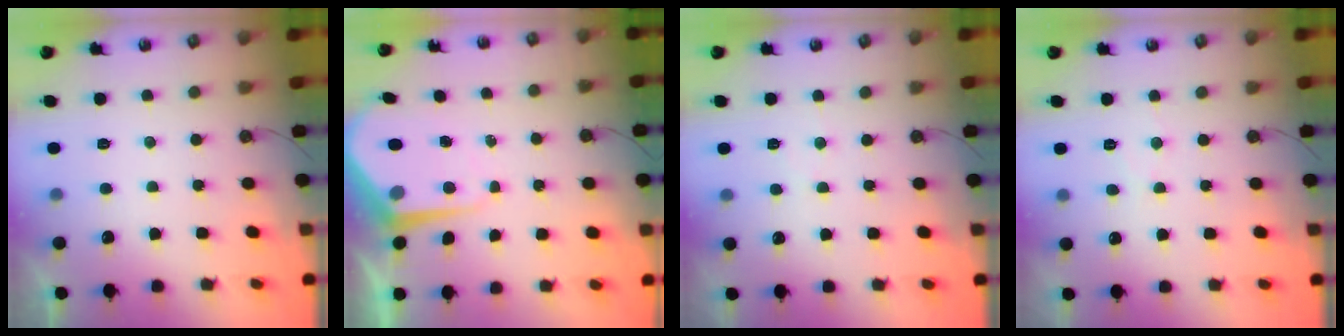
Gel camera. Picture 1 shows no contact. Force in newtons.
{"total": 6.4, "press": 6.4, "slide": 0.4}
{"total": 3.6, "press": 3.5, "slide": 0.6}
{"total": 5.3, "press": 5.2, "slide": 0.7}